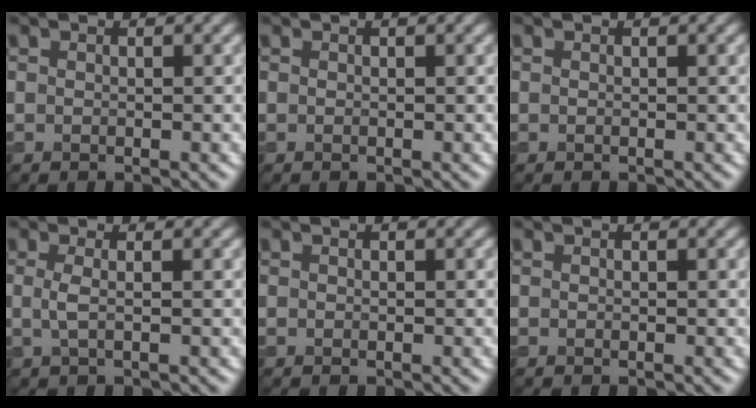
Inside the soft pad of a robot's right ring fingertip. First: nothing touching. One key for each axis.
{"total": 0.0}
{"total": 0.0}
{"total": 1.5, "fx": 0.0, "fy": 0.4, "fz": 1.4, "tx": -0.031, "ty": 0.000, "tz": -0.001}
{"total": 0.0}
{"total": 0.0}